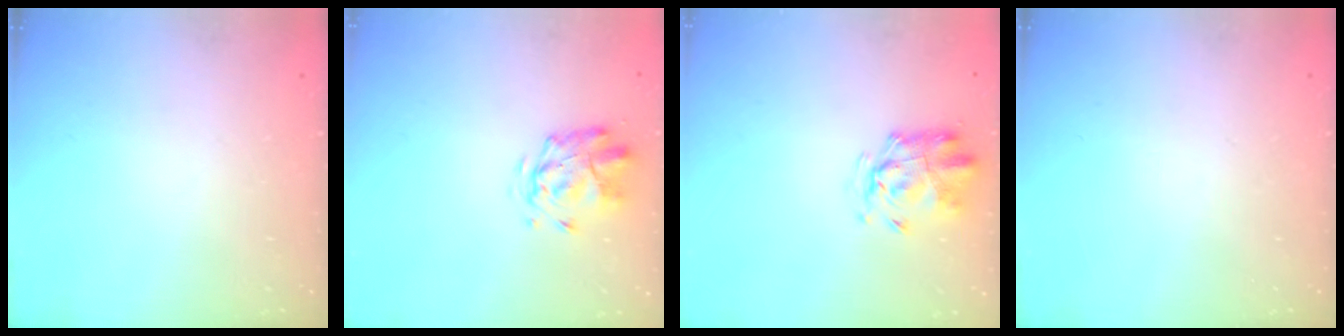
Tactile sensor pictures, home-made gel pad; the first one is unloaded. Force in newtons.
{"total": 2.7, "press": 2.3, "slide": 1.3}
{"total": 2.5, "press": 2.4, "slide": 0.7}
{"total": 0.0}